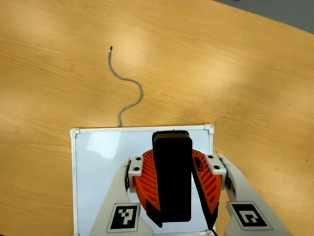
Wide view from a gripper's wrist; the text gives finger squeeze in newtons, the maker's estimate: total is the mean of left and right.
{"total": 10.2, "left": 9.5, "right": 10.9}